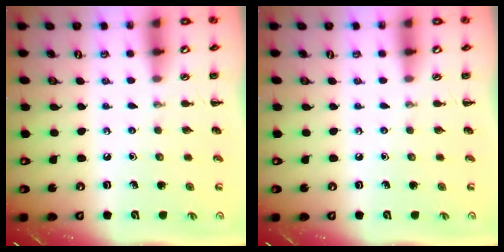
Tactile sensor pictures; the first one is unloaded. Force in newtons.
{"total": 0.0}